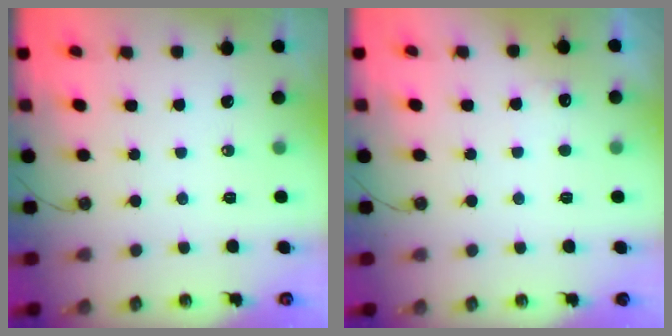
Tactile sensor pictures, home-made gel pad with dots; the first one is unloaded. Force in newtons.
{"total": 4.4, "press": 4.2, "slide": 1.2}